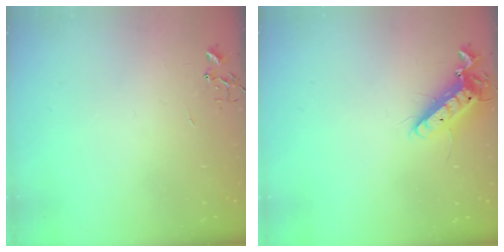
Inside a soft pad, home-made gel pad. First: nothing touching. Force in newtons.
{"total": 11.9, "press": 11.7, "slide": 2.2}